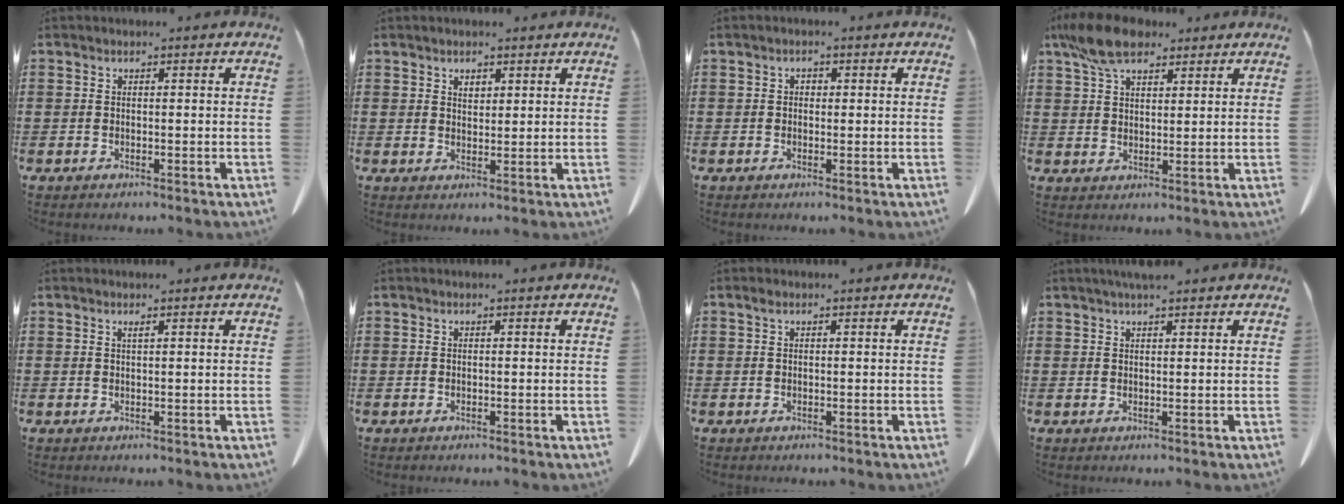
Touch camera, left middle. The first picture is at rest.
{"total": 1.8, "force": [1.4, 0.9, 0.7], "torque": [-0.008, -0.002, 0.026]}
{"total": 0.9, "force": [0.1, 0.7, 0.6], "torque": [-0.015, 0.004, 0.002]}
{"total": 7.9, "force": [5.6, 3.7, 4.3], "torque": [-0.103, 0.000, 0.106]}
{"total": 0.7, "force": [0.4, 0.0, 0.6], "torque": [-0.012, -0.003, 0.009]}
{"total": 0.0}
{"total": 0.7, "force": [0.3, 0.4, 0.4], "torque": [-0.011, 0.003, 0.006]}
{"total": 2.2, "force": [1.7, 0.3, 1.3], "torque": [-0.030, 0.002, 0.031]}